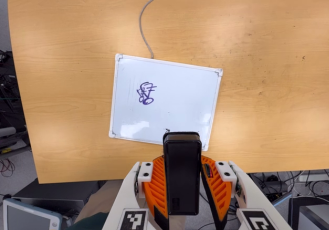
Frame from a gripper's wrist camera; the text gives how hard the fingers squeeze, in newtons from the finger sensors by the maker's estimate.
{"total": 5.8, "left": 4.7, "right": 6.9}